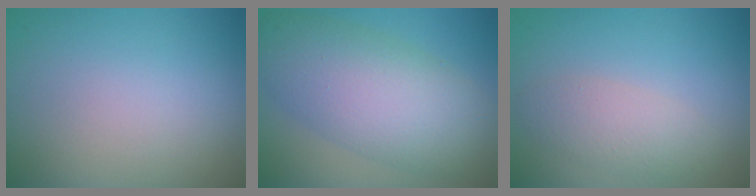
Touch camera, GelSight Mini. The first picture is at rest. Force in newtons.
{"total": 8.2, "press": 8.2, "slide": 0.2}
{"total": 2.4, "press": 2.4, "slide": 0.1}